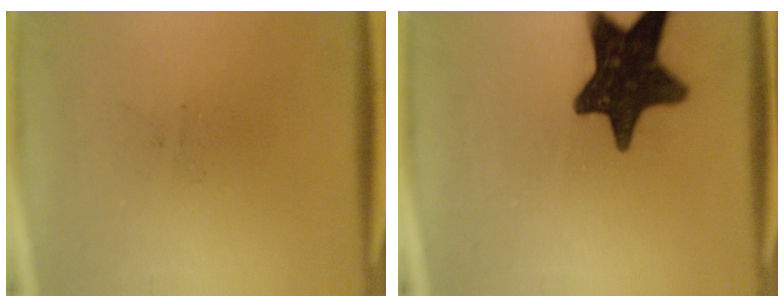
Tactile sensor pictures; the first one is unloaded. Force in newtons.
{"total": 16.0}